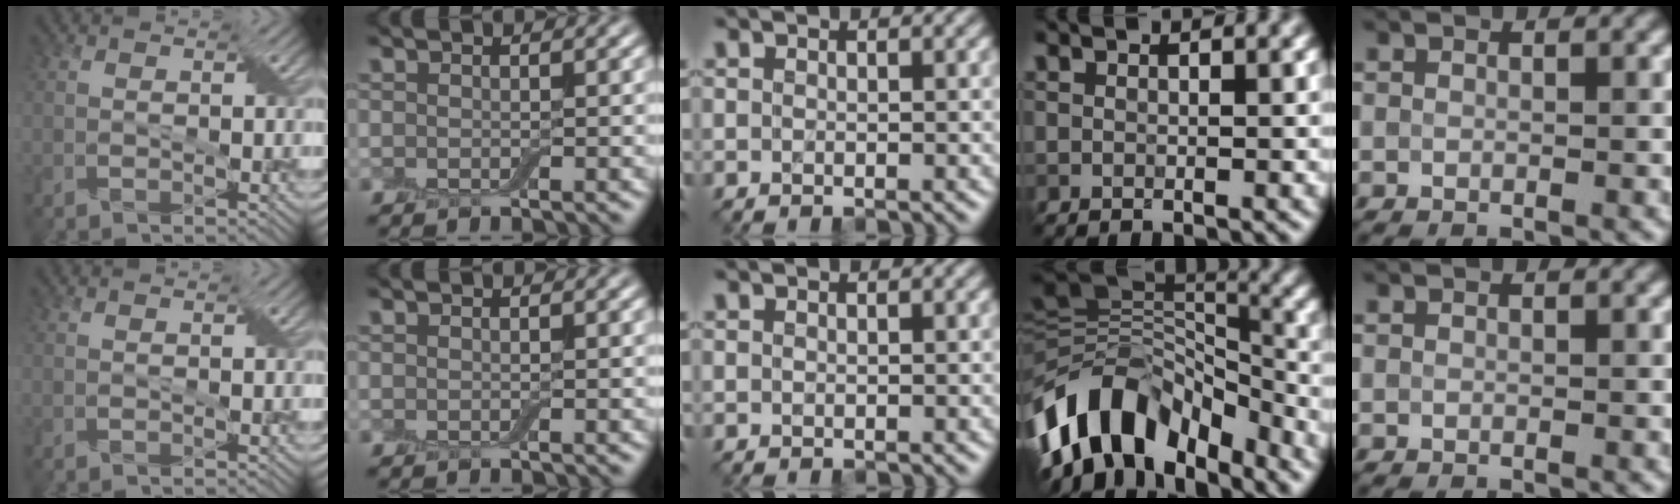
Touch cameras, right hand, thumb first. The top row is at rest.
{"ring": {"total": 11.6, "force": [-7.6, 6.3, 6.1], "torque": [-0.113, 0.022, -0.129]}}